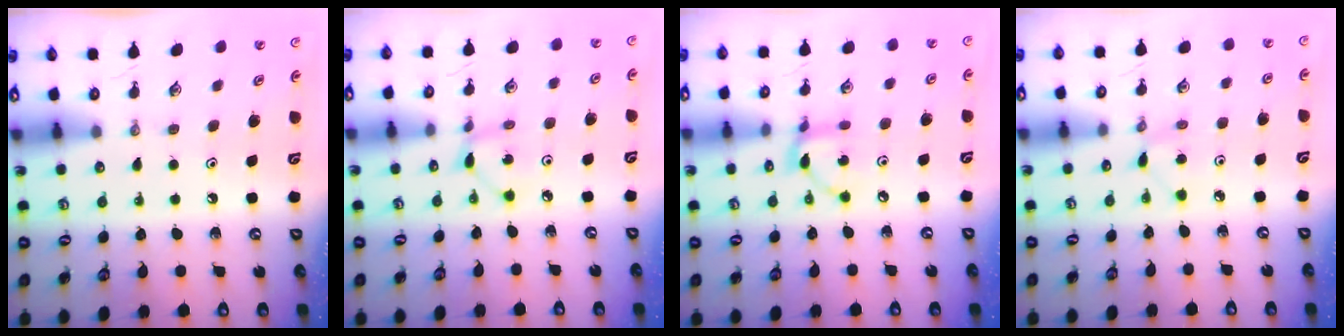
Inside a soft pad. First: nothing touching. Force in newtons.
{"total": 2.5, "press": 2.5, "slide": 0.1}
{"total": 5.7, "press": 5.7, "slide": 0.1}
{"total": 2.5, "press": 2.5, "slide": 0.3}